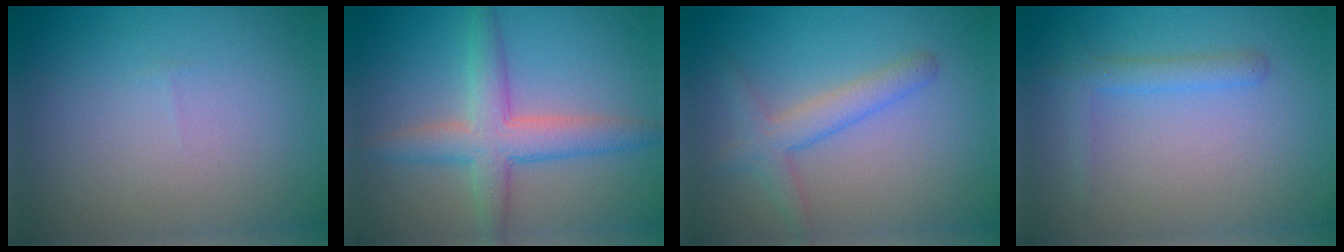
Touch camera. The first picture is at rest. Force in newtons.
{"total": 4.6, "press": 4.6, "slide": 0.2}
{"total": 2.9, "press": 2.8, "slide": 0.2}
{"total": 1.9, "press": 1.9, "slide": 0.1}